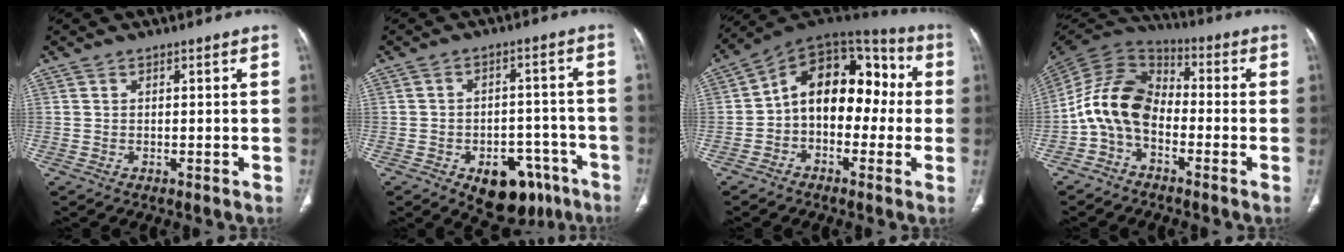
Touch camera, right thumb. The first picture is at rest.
{"total": 13.0, "force": [-7.3, 7.9, 7.4], "torque": [-0.056, 0.046, -0.092]}
{"total": 15.9, "force": [-0.5, 10.6, 11.8], "torque": [-0.130, 0.058, -0.024]}
{"total": 12.4, "force": [-3.2, 8.3, 8.5], "torque": [-0.158, 0.060, -0.076]}